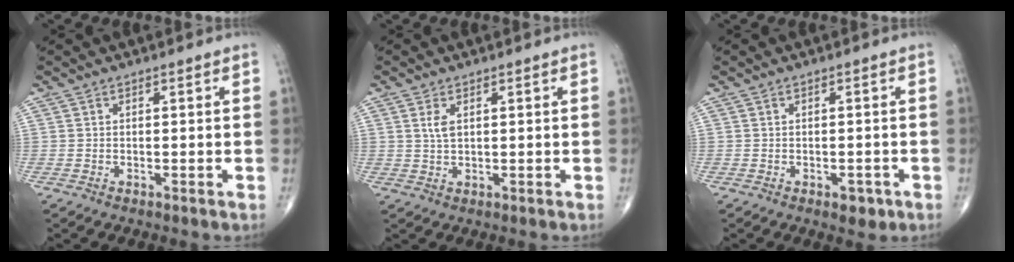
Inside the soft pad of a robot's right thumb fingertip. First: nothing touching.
{"total": 2.5, "force": [0.9, 1.2, 2.0], "torque": [-0.040, 0.000, 0.021]}
{"total": 2.6, "force": [-1.2, 1.5, 1.7], "torque": [-0.010, 0.004, -0.011]}